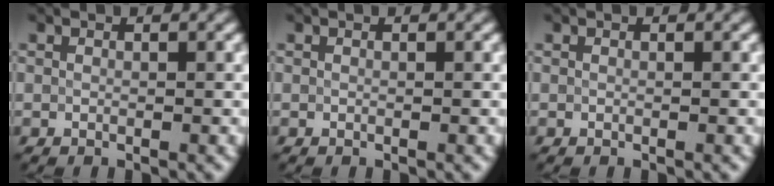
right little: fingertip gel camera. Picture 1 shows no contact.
{"total": 0.0}
{"total": 0.0}